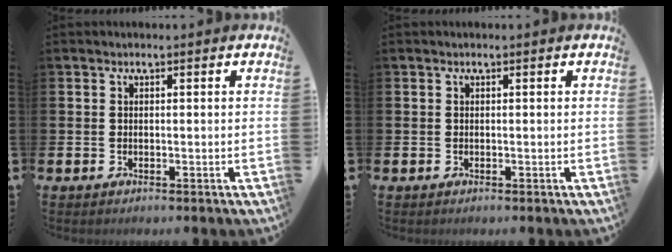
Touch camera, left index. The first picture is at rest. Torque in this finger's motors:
{"motor_torque": [-0.09, 0.09, 0.00, 0.00]}